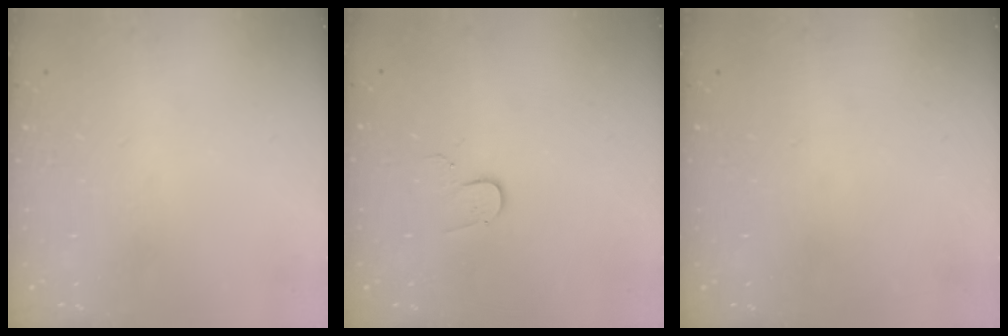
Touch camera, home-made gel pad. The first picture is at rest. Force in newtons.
{"total": 3.3, "press": 3.3, "slide": 0.3}
{"total": 0.0}